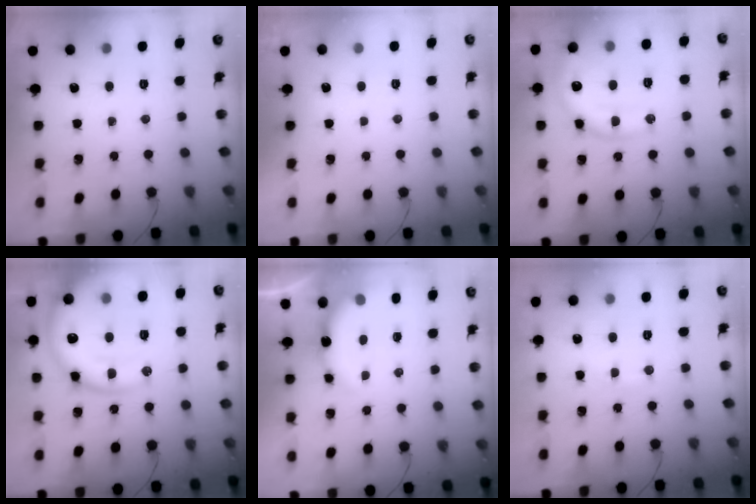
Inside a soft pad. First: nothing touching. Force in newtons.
{"total": 2.9, "press": 2.9, "slide": 0.1}
{"total": 14.3, "press": 14.3, "slide": 1.3}
{"total": 21.5, "press": 21.4, "slide": 2.2}
{"total": 5.6, "press": 5.6, "slide": 0.8}
{"total": 3.8, "press": 3.5, "slide": 1.3}